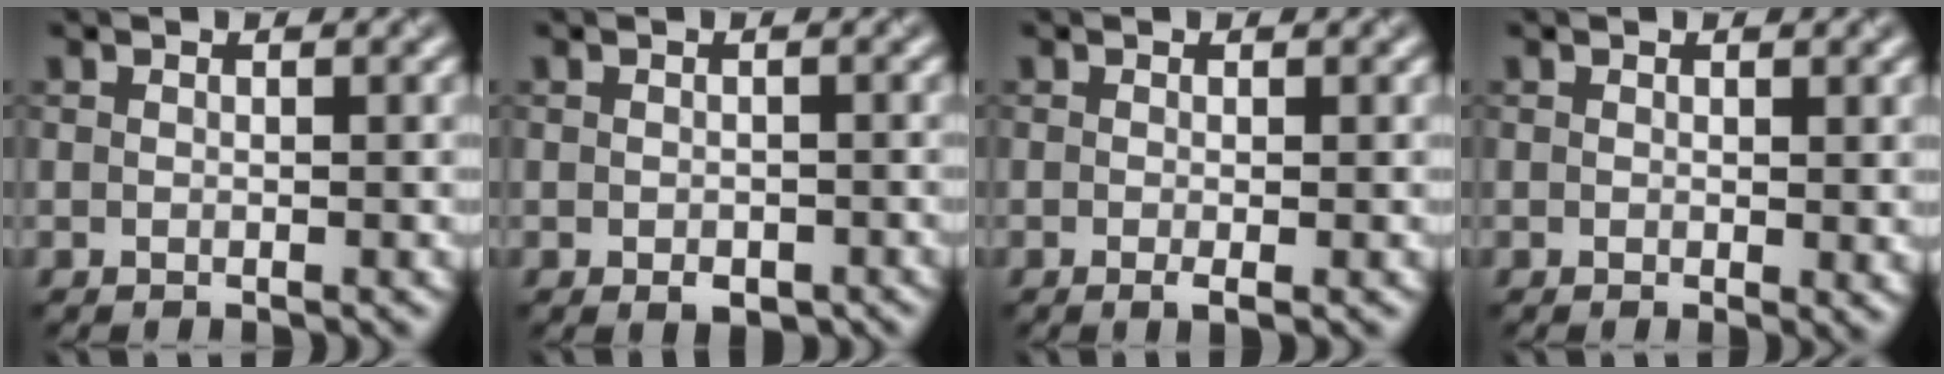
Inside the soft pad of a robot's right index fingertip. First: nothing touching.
{"total": 1.5, "force": [-0.7, 1.0, 0.7], "torque": [-0.012, -0.003, -0.007]}
{"total": 0.8, "force": [-0.3, 0.1, 0.7], "torque": [-0.013, -0.004, -0.004]}
{"total": 1.2, "force": [0.3, 0.4, 1.1], "torque": [-0.012, -0.006, 0.008]}